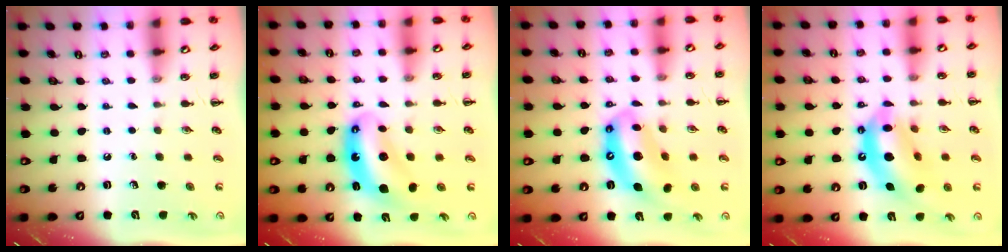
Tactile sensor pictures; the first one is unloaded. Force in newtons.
{"total": 7.6, "press": 7.3, "slide": 2.0}
{"total": 12.8, "press": 12.4, "slide": 3.2}
{"total": 13.7, "press": 13.2, "slide": 3.7}